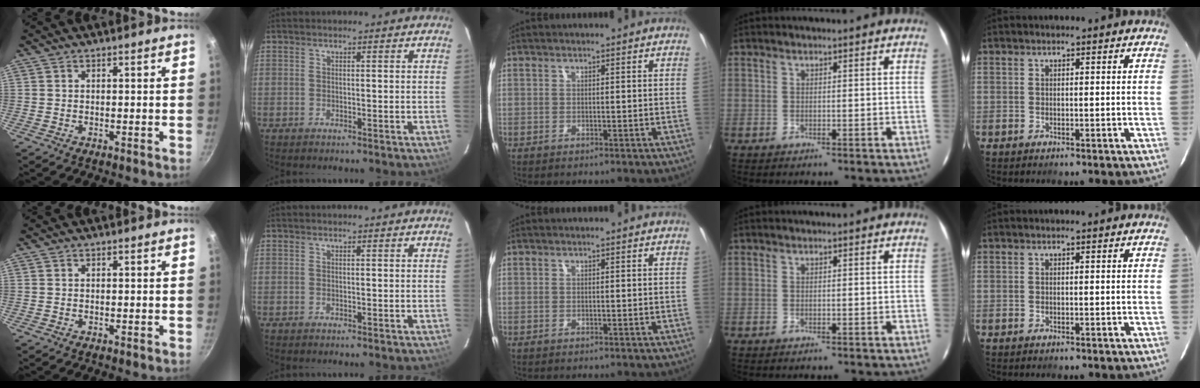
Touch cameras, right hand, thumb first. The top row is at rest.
{}